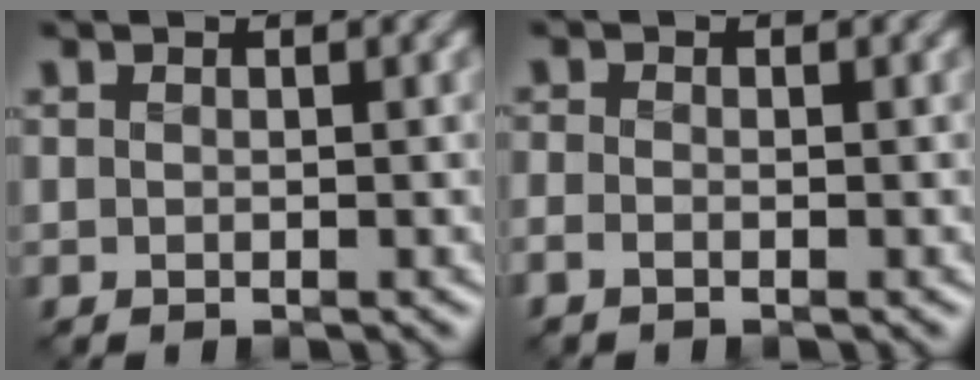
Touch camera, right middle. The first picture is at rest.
{"total": 1.5, "force": [-0.9, 0.8, 0.8], "torque": [-0.023, -0.006, -0.024]}